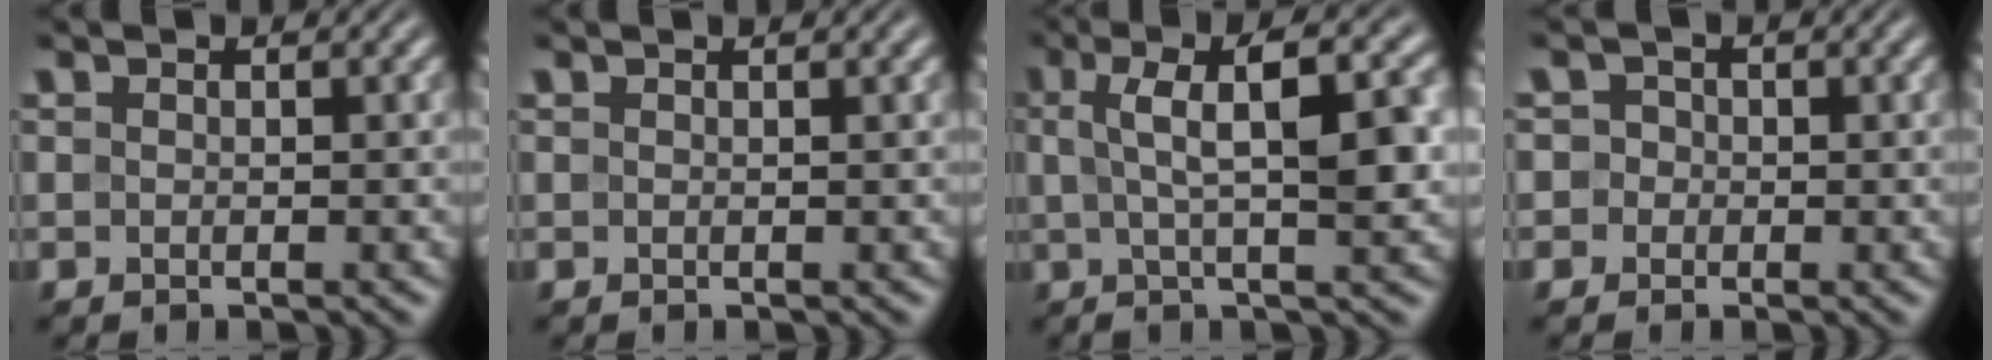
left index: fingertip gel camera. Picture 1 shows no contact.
{"total": 1.1, "force": [0.7, 0.3, 0.8], "torque": [-0.006, 0.004, 0.006]}
{"total": 8.5, "force": [1.5, 2.4, 8.0], "torque": [-0.111, 0.015, 0.019]}
{"total": 2.0, "force": [0.3, 1.9, 0.5], "torque": [0.016, 0.014, -0.011]}